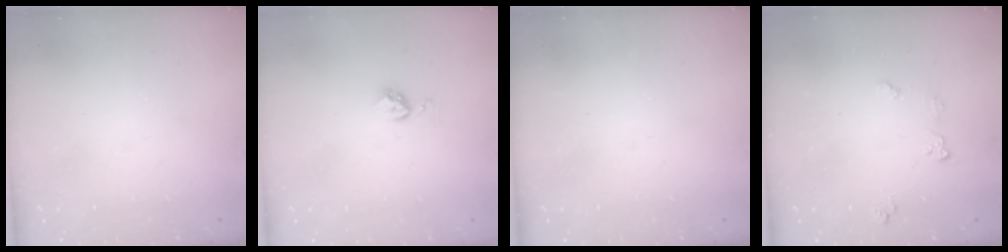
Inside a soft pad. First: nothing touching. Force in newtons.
{"total": 3.6, "press": 3.6, "slide": 0.4}
{"total": 0.0}
{"total": 5.9, "press": 5.8, "slide": 0.6}